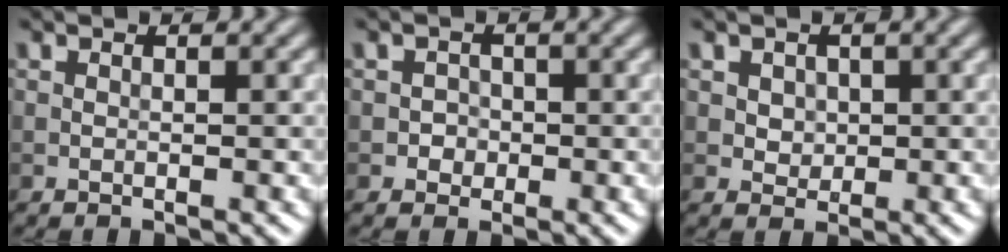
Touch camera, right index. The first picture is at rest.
{"total": 1.2, "force": [-0.2, 1.2, 0.2], "torque": [0.010, 0.001, -0.006]}
{"total": 1.6, "force": [0.4, 1.4, 0.7], "torque": [-0.013, -0.002, 0.016]}